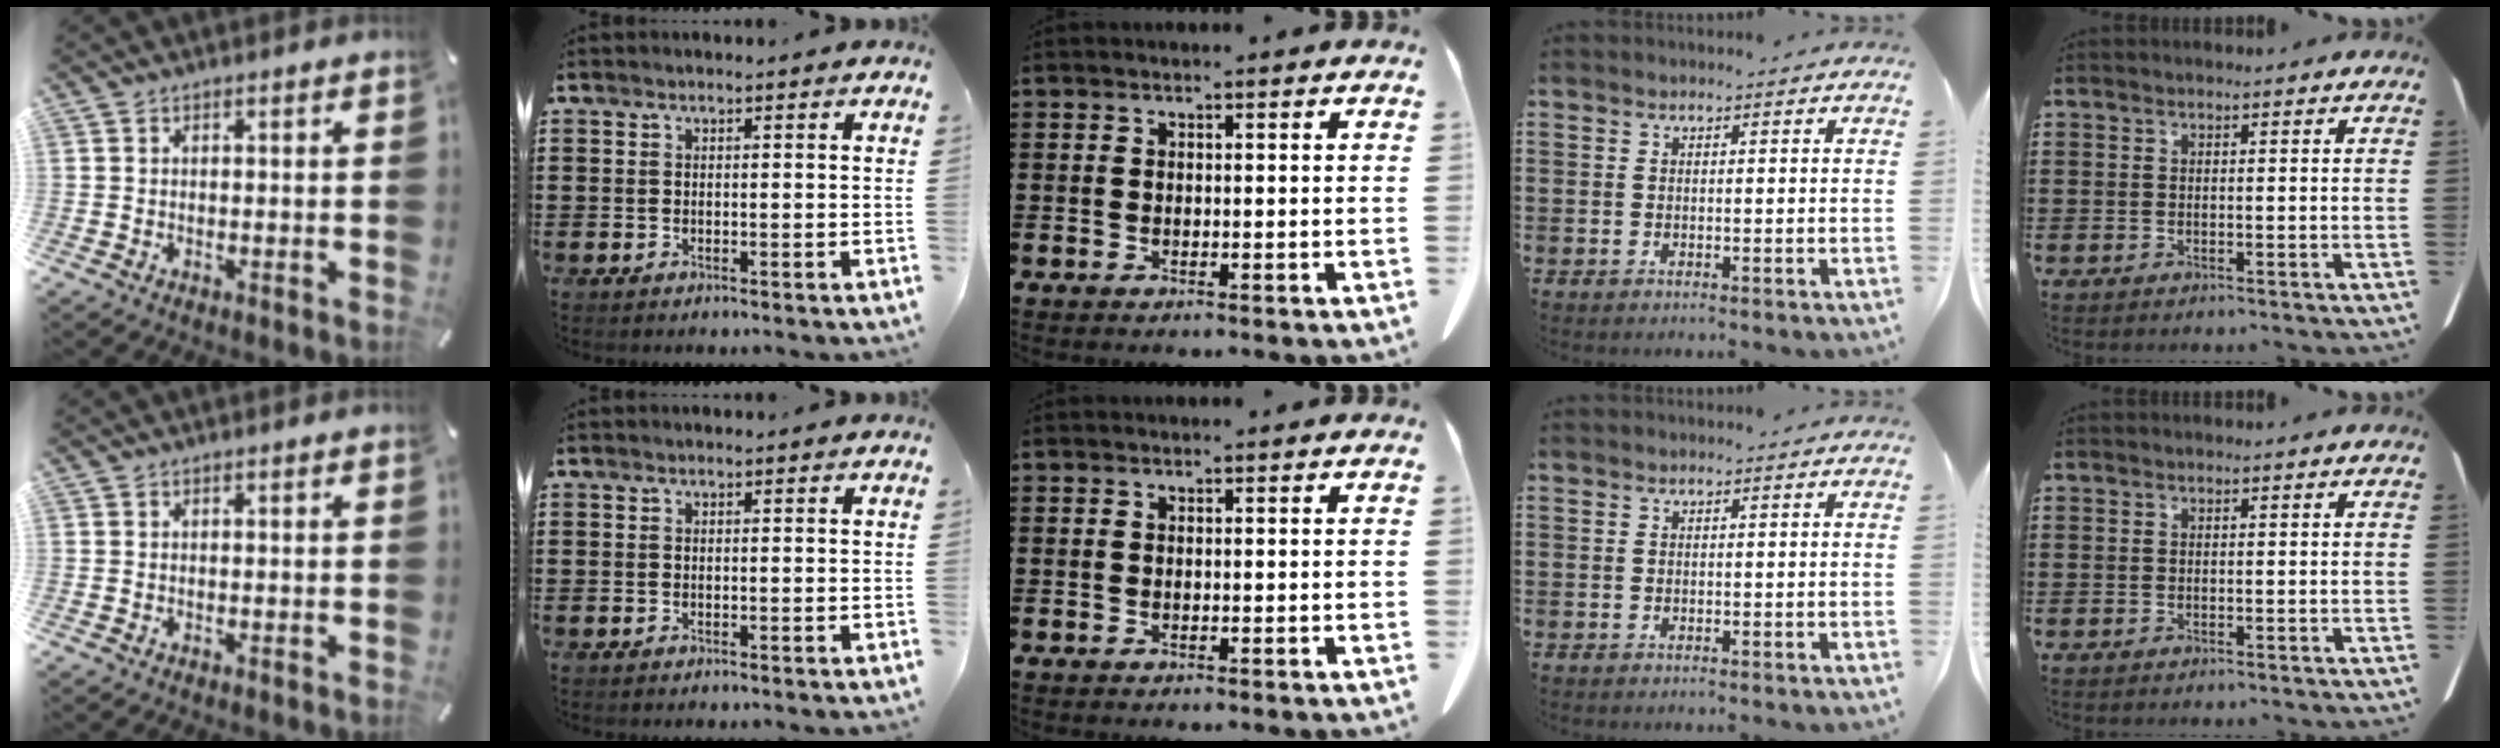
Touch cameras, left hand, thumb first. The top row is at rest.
{}